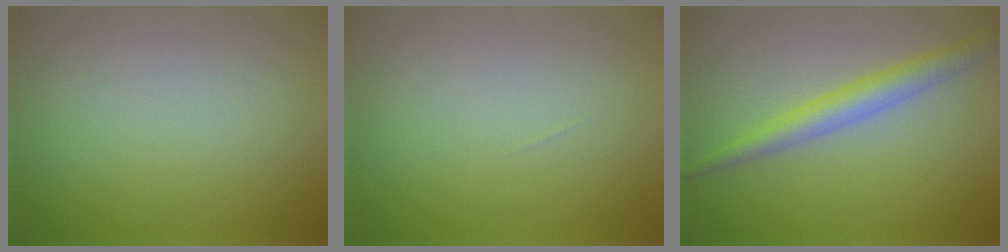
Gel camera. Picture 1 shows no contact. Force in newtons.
{"total": 0.0}
{"total": 3.3, "press": 3.3, "slide": 0.1}